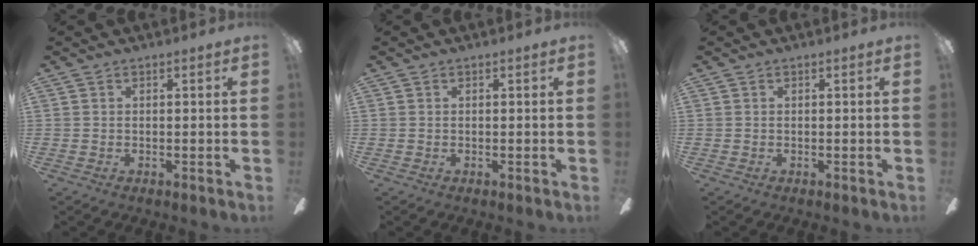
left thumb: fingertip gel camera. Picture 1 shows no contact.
{"total": 0.0}
{"total": 0.0}